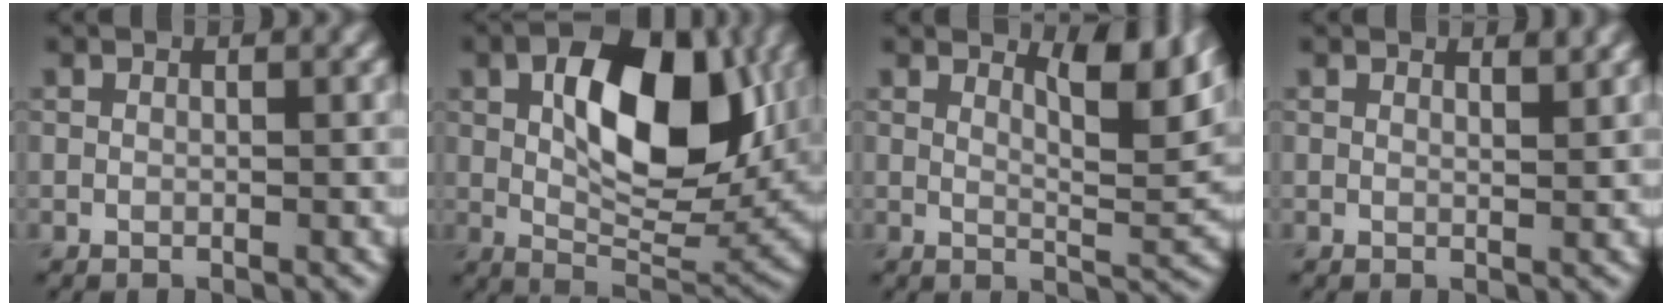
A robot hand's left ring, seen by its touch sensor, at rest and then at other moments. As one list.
[{"total": 11.3, "force": [2.3, 5.7, 9.4], "torque": [-0.141, 0.004, 0.038]}, {"total": 4.9, "force": [3.0, 1.3, 3.7], "torque": [-0.054, -0.007, 0.045]}, {"total": 1.2, "force": [1.1, 0.1, 0.4], "torque": [-0.006, 0.000, 0.016]}]